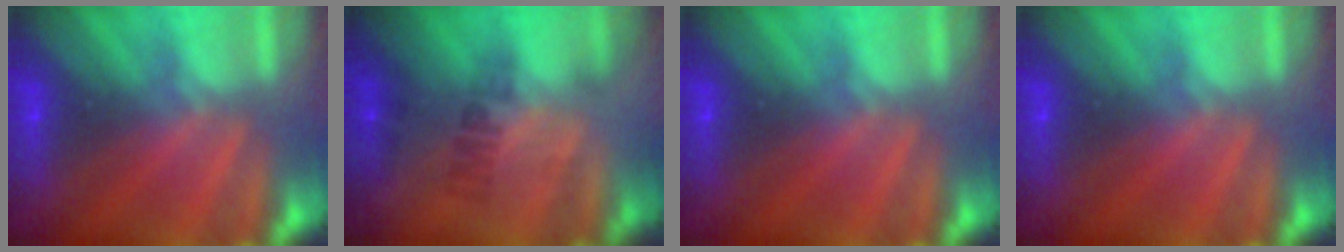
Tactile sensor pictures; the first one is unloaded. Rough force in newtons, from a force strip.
{"total": 2.3}
{"total": 0.0}
{"total": 0.0}